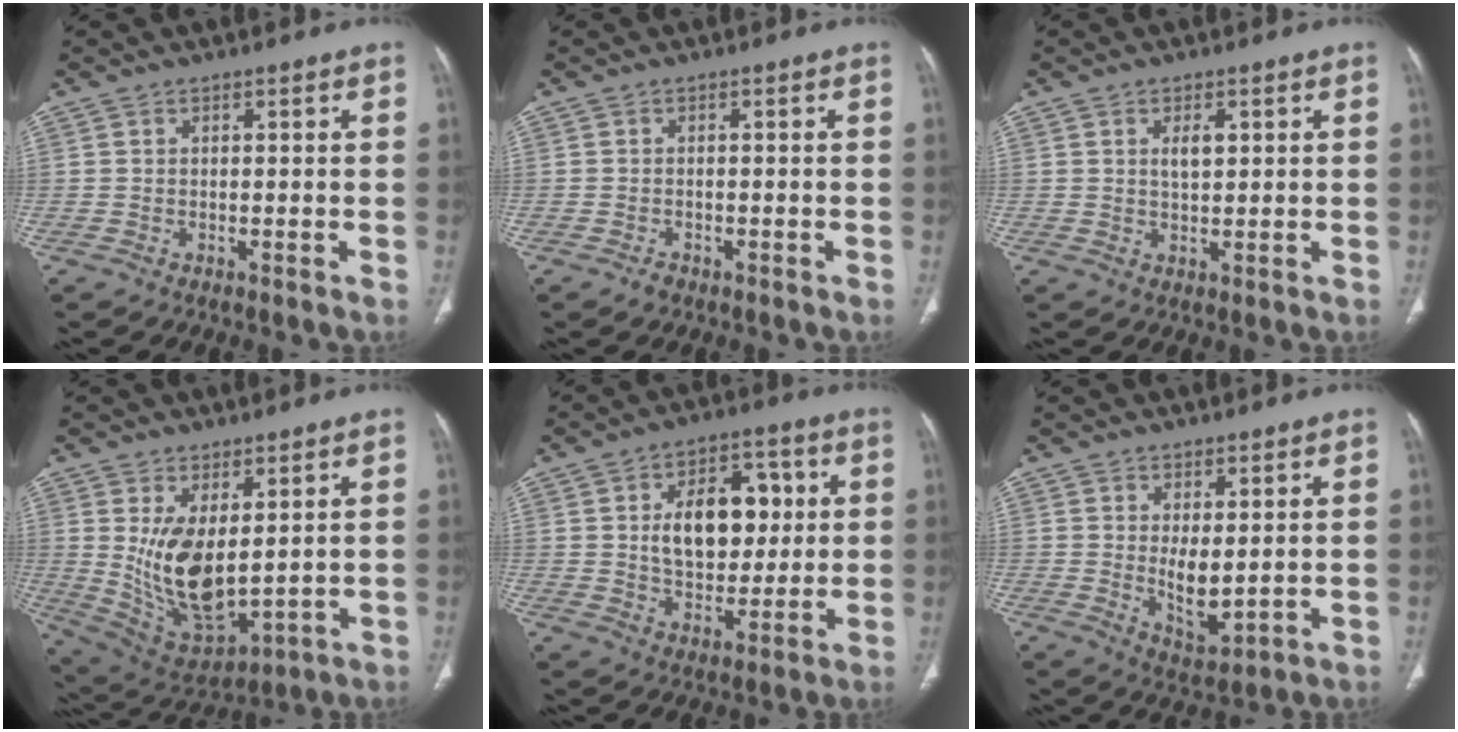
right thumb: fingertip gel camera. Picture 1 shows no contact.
{"total": 1.3, "force": [-0.9, 0.9, 0.5], "torque": [-0.009, 0.004, -0.013]}
{"total": 4.9, "force": [1.1, 2.6, 4.0], "torque": [-0.059, -0.001, 0.020]}
{"total": 13.4, "force": [2.3, 6.8, 11.3], "torque": [-0.194, -0.029, 0.071]}
{"total": 14.7, "force": [2.4, 9.4, 11.1], "torque": [-0.122, 0.006, 0.040]}
{"total": 6.5, "force": [0.5, 3.1, 5.6], "torque": [-0.080, -0.020, 0.024]}